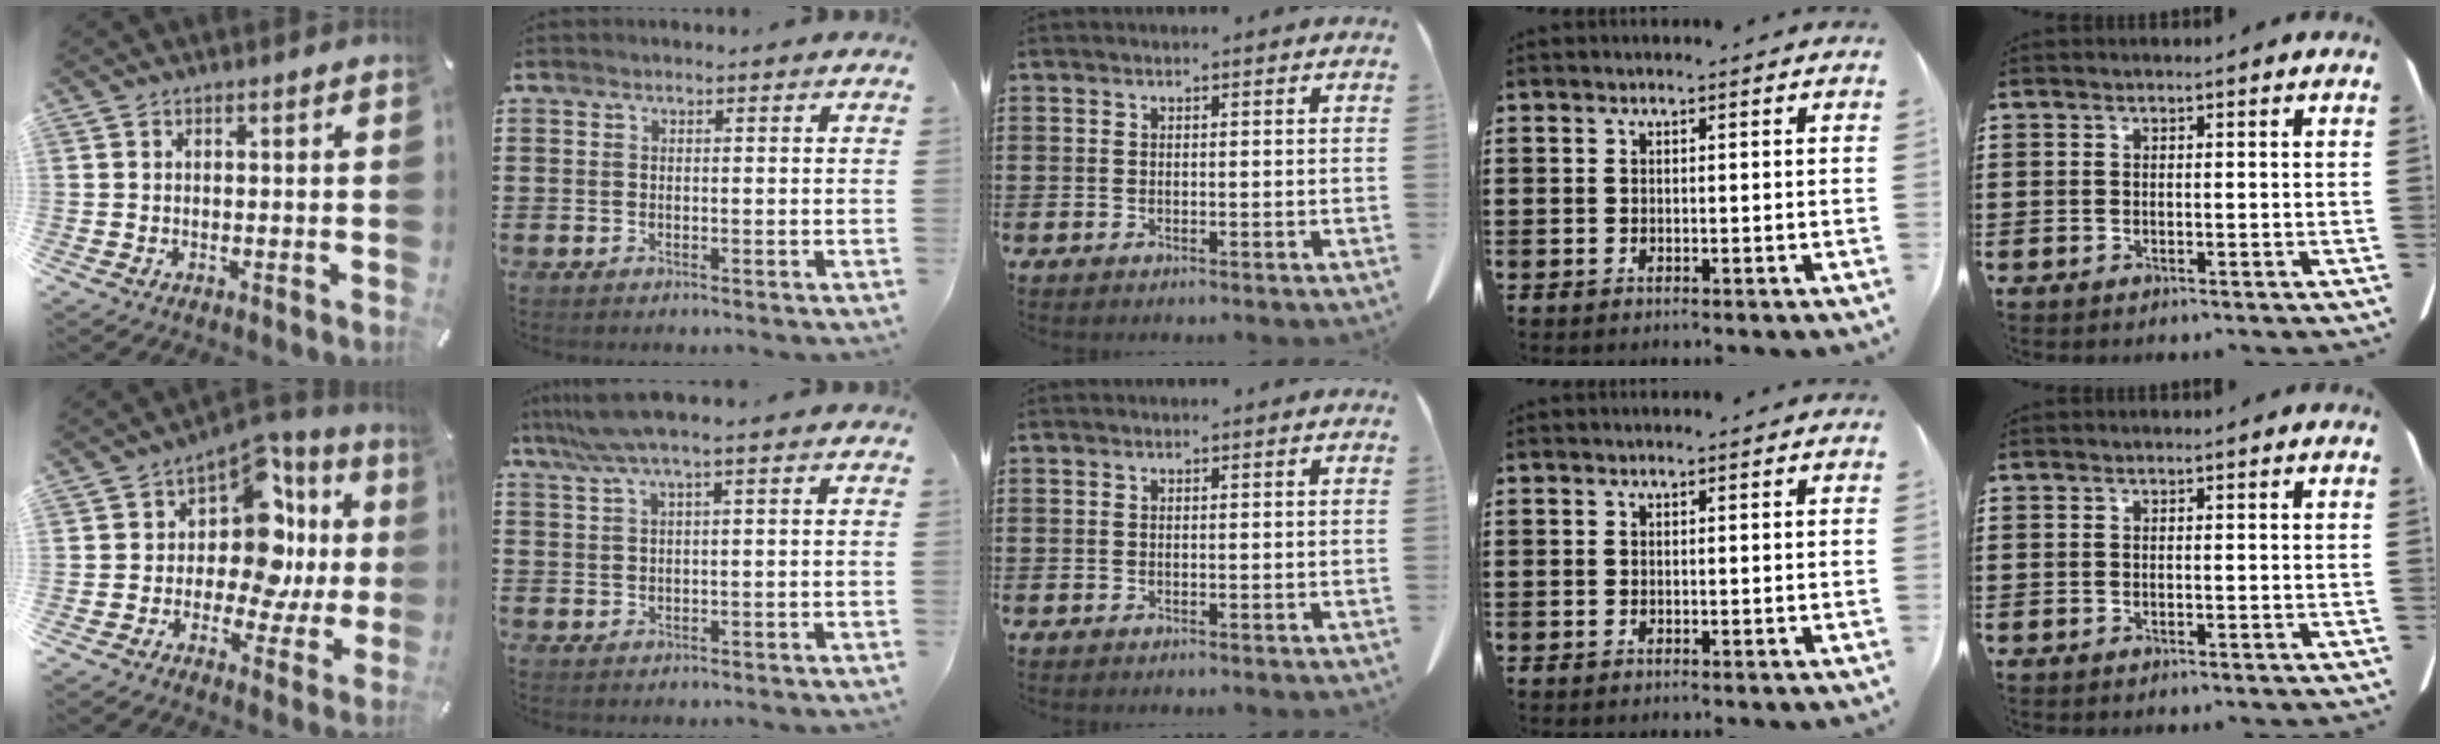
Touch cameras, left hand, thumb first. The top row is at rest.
{"thumb": {"total": 14.0, "force": [3.2, 9.1, 10.1], "torque": [-0.152, -0.040, 0.052]}, "index": {"total": 4.6, "force": [2.7, -0.1, 3.8], "torque": [-0.086, -0.001, 0.046]}}